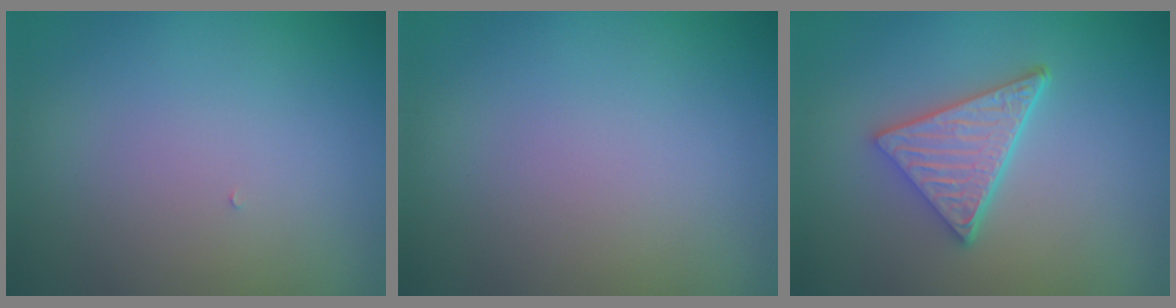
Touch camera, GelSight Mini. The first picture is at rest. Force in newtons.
{"total": 0.0}
{"total": 5.0, "press": 3.6, "slide": 3.5}